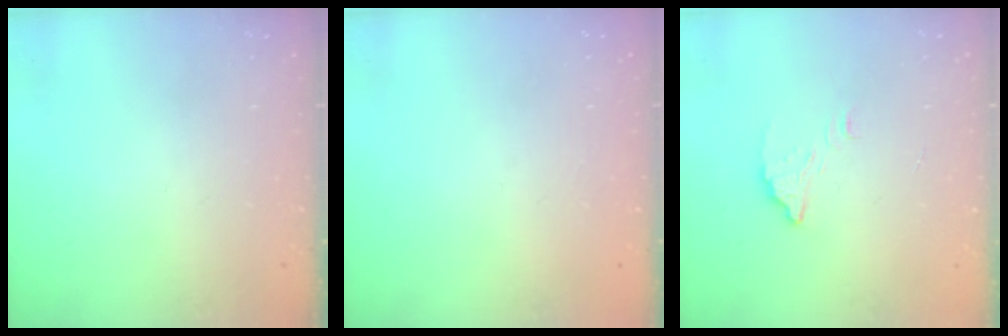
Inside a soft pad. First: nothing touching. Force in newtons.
{"total": 2.3, "press": 2.3, "slide": 0.1}
{"total": 3.5, "press": 3.5, "slide": 0.5}